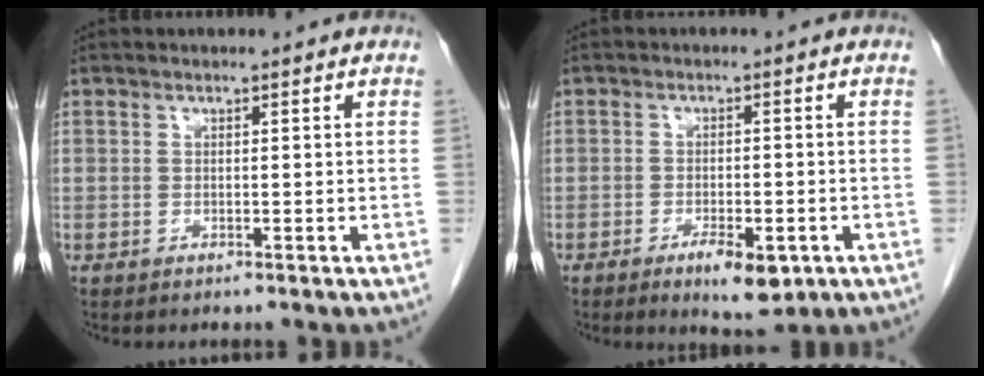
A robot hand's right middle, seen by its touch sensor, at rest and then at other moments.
{"total": 5.8, "force": [-2.8, 1.9, 4.7], "torque": [-0.072, -0.006, -0.033]}